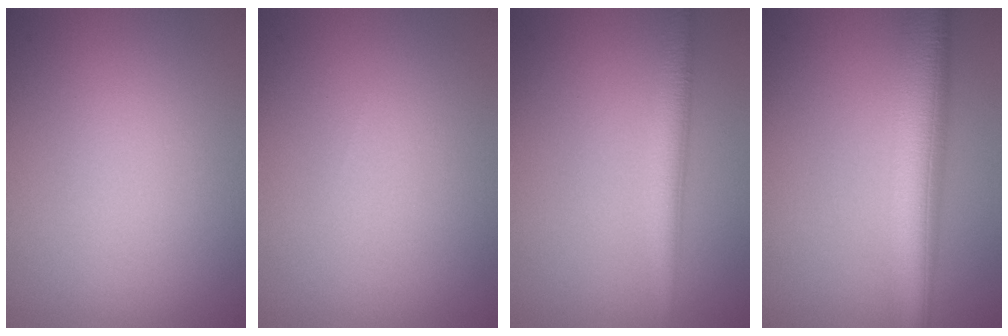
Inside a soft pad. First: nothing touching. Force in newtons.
{"total": 0.0}
{"total": 2.9, "press": 2.9, "slide": 0.1}
{"total": 7.6, "press": 7.6, "slide": 0.2}